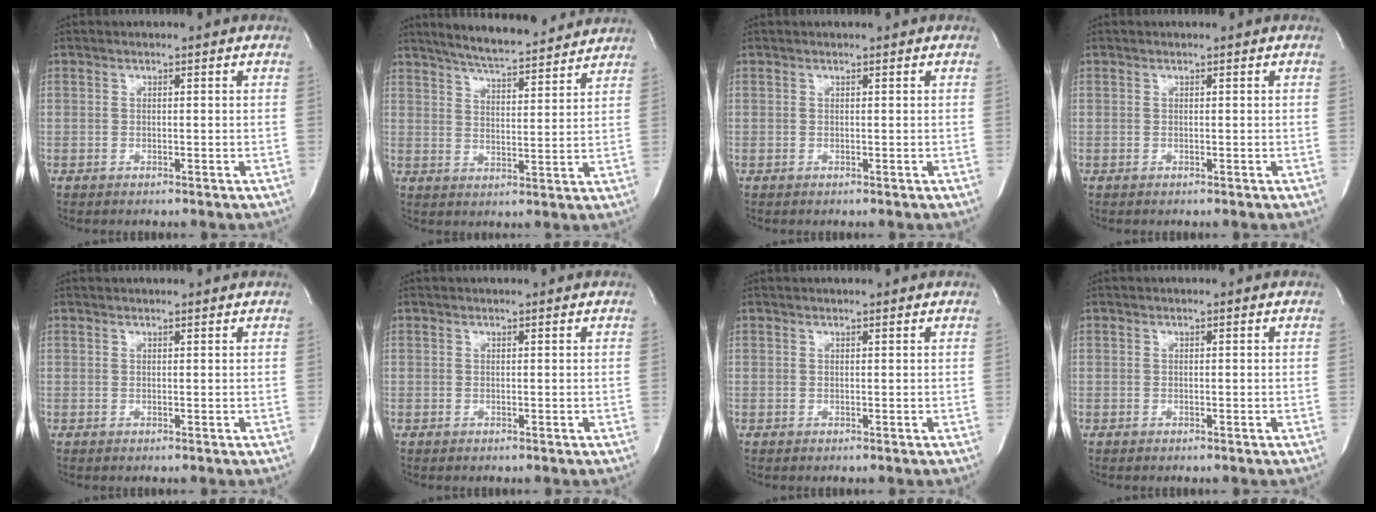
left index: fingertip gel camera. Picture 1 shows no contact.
{"total": 13.9, "force": [12.7, 1.3, 5.6], "torque": [-0.093, 0.005, 0.181]}
{"total": 0.5, "force": [0.5, 0.0, 0.1], "torque": [-0.003, 0.001, 0.006]}
{"total": 0.0}
{"total": 2.7, "force": [2.6, 0.0, 0.8], "torque": [-0.012, 0.014, 0.029]}
{"total": 0.8, "force": [0.8, -0.1, 0.2], "torque": [-0.006, 0.004, 0.010]}
{"total": 1.8, "force": [1.7, 0.0, 0.6], "torque": [-0.010, 0.011, 0.021]}
{"total": 0.0}